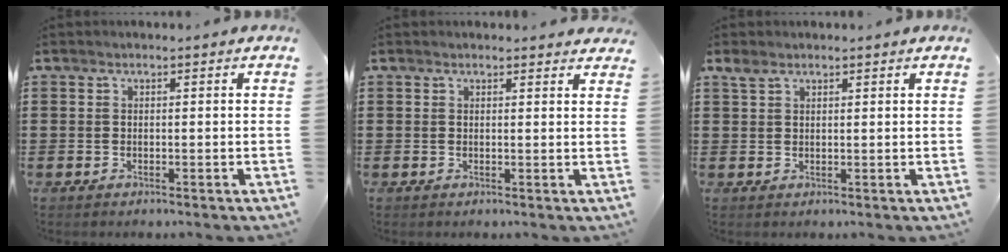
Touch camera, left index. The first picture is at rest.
{"total": 1.3, "force": [1.3, 0.3, 0.0], "torque": [0.004, 0.000, 0.023]}
{"total": 2.2, "force": [1.6, 1.0, 1.0], "torque": [-0.025, 0.004, 0.031]}